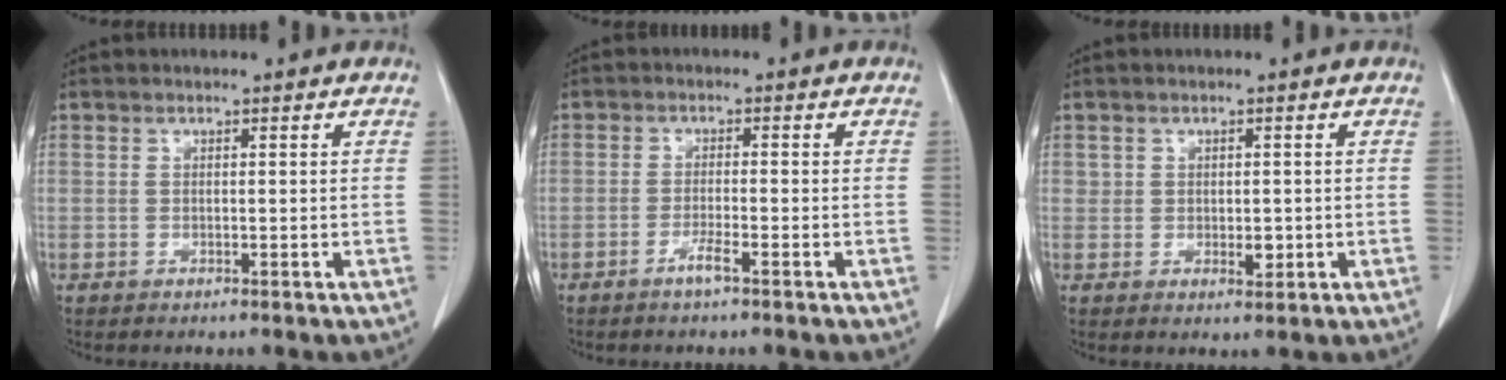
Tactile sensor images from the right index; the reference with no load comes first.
{"total": 2.3, "force": [-1.6, -0.2, 1.7], "torque": [-0.035, -0.001, -0.031]}
{"total": 2.1, "force": [-0.1, 1.5, 1.5], "torque": [-0.017, -0.002, 0.002]}